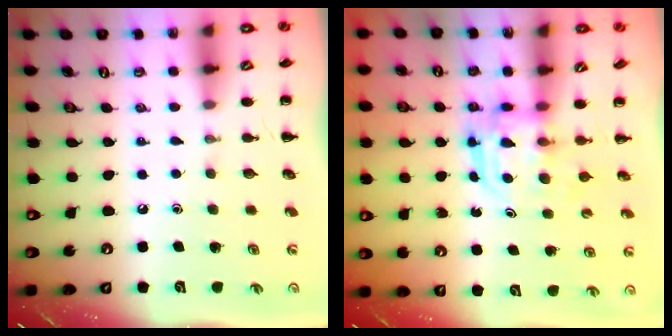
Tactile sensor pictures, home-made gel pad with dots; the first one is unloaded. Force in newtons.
{"total": 3.1, "press": 3.1, "slide": 0.2}